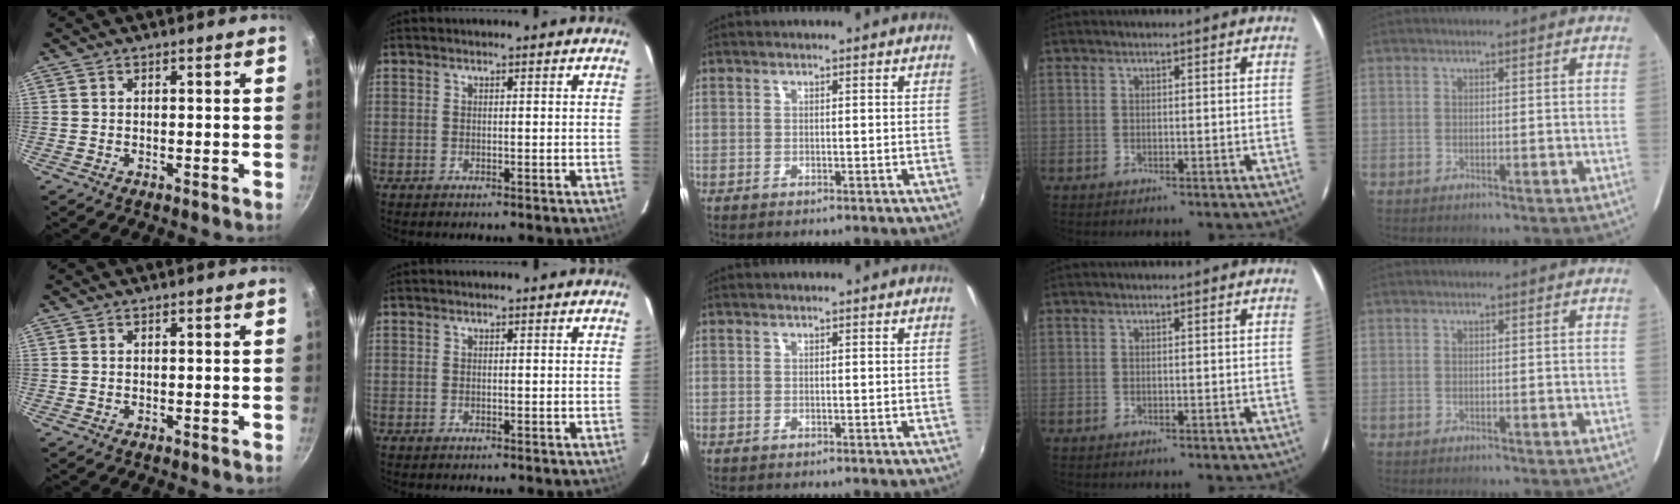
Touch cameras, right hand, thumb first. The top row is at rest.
{}